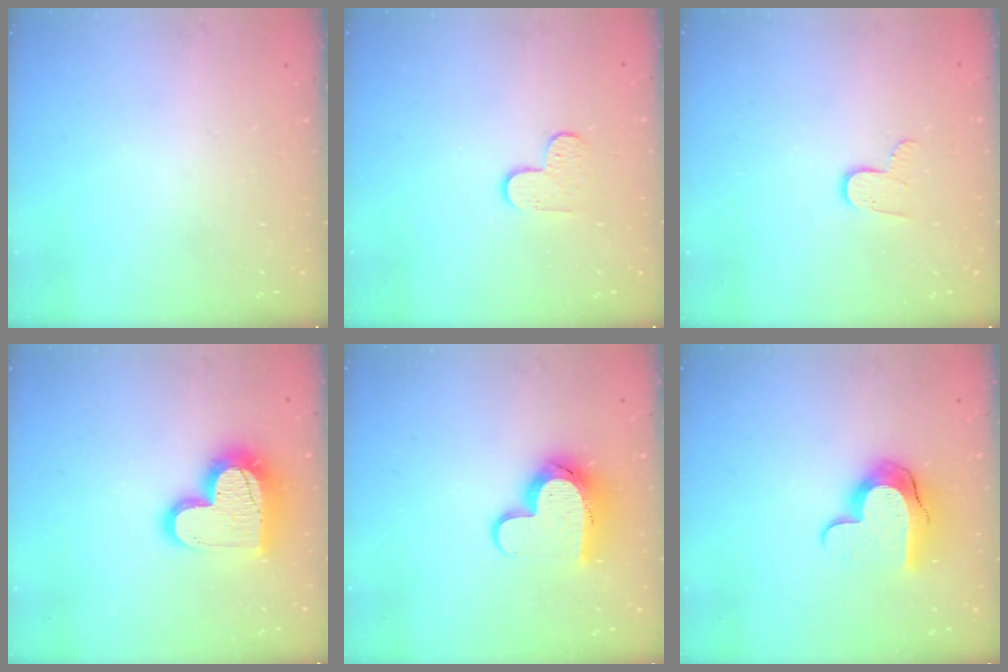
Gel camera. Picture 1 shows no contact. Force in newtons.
{"total": 4.7, "press": 4.7, "slide": 0.5}
{"total": 5.2, "press": 5.2, "slide": 0.4}
{"total": 17.7, "press": 17.7, "slide": 1.5}
{"total": 12.4, "press": 12.3, "slide": 1.0}
{"total": 11.1, "press": 11.1, "slide": 0.8}